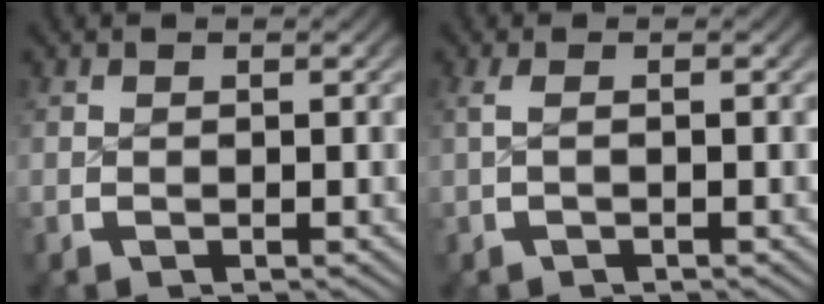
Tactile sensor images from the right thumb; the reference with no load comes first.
{"total": 1.1, "force": [0.0, 0.1, 1.1], "torque": [-0.026, 0.005, 0.001]}